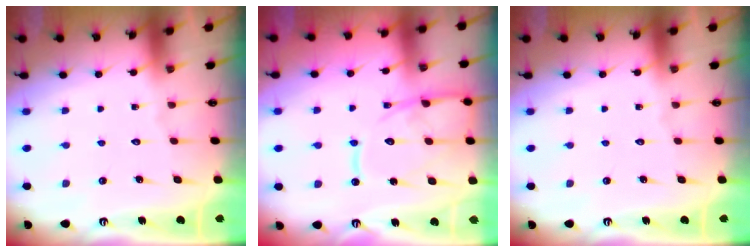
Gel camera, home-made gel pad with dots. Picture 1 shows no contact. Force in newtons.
{"total": 15.8, "press": 15.7, "slide": 1.3}
{"total": 0.0}